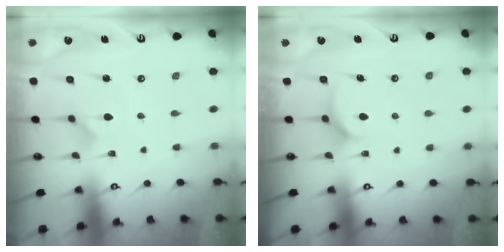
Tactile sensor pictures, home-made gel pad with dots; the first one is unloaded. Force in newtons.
{"total": 7.9, "press": 7.9, "slide": 0.4}